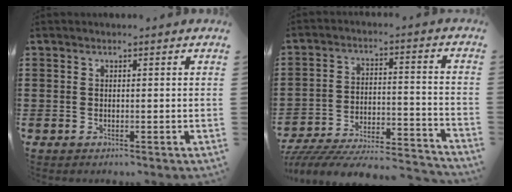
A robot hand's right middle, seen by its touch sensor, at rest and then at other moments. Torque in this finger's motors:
{"motor_torque": [0.88, -0.39, 0.29, 0.21]}